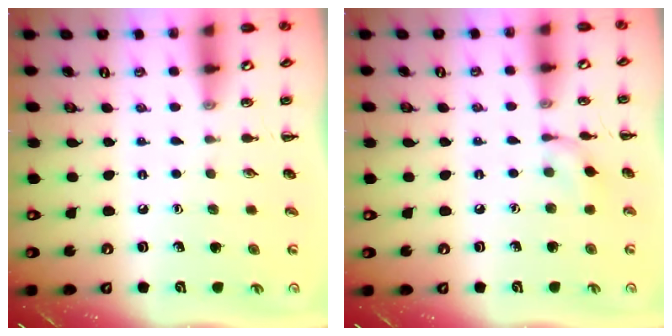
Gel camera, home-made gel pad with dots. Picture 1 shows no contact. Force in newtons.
{"total": 6.3, "press": 6.2, "slide": 1.1}